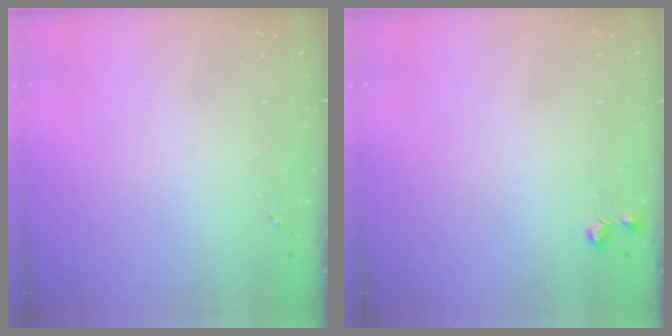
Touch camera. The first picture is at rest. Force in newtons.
{"total": 4.4, "press": 4.4, "slide": 0.7}